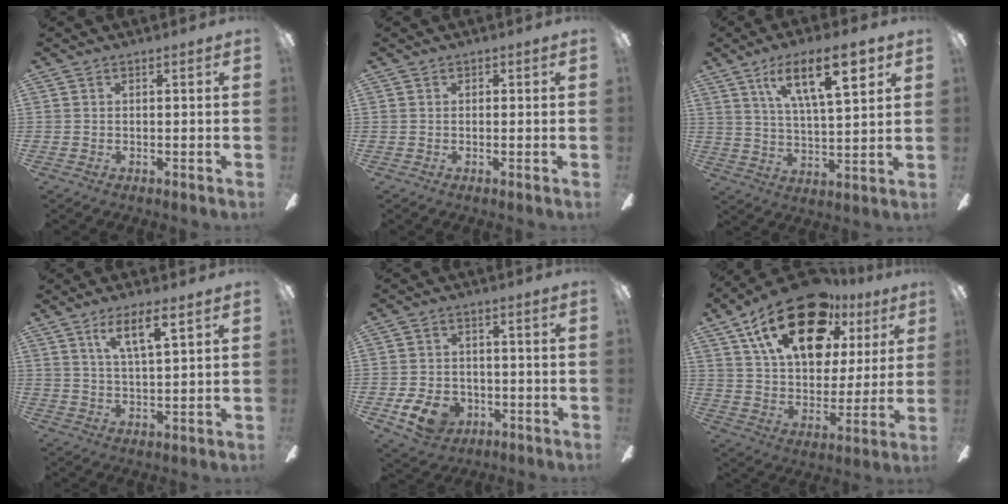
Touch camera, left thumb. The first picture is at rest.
{"total": 0.5, "force": [-0.1, 0.5, 0.2], "torque": [-0.004, 0.002, -0.002]}
{"total": 17.0, "force": [8.8, 5.8, 13.3], "torque": [-0.208, -0.026, 0.139]}
{"total": 8.2, "force": [4.9, 2.1, 6.2], "torque": [-0.107, -0.013, 0.081]}
{"total": 8.6, "force": [-3.9, 6.3, 4.4], "torque": [-0.107, 0.023, -0.070]}
{"total": 25.3, "force": [14.1, 13.2, 16.3], "torque": [-0.268, -0.068, 0.242]}